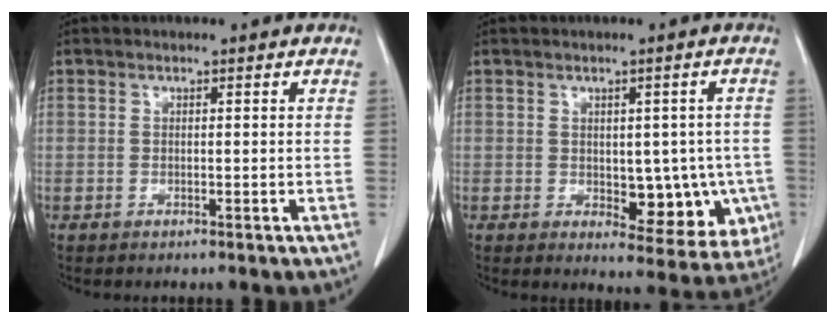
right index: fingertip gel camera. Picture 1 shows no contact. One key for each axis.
{"total": 9.6, "fx": -1.6, "fy": 4.9, "fz": 8.0, "tx": -0.077, "ty": 0.006, "tz": -0.007}